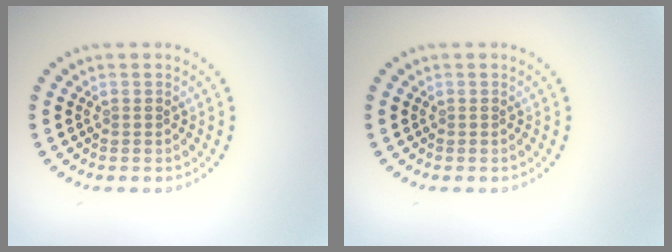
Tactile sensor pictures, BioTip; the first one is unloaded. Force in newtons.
{"total": 0.0}